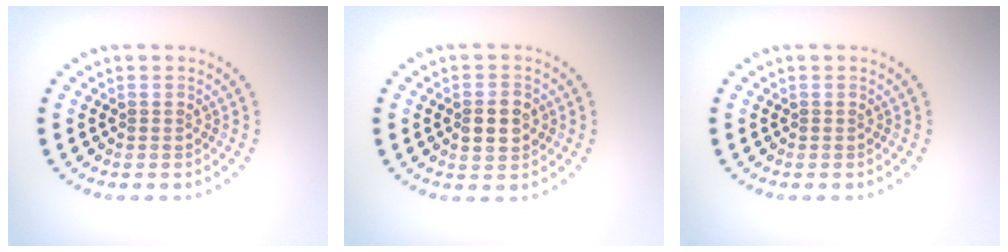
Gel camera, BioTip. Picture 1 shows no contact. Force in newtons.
{"total": 2.7, "press": 2.7, "slide": 0.1}
{"total": 0.0}